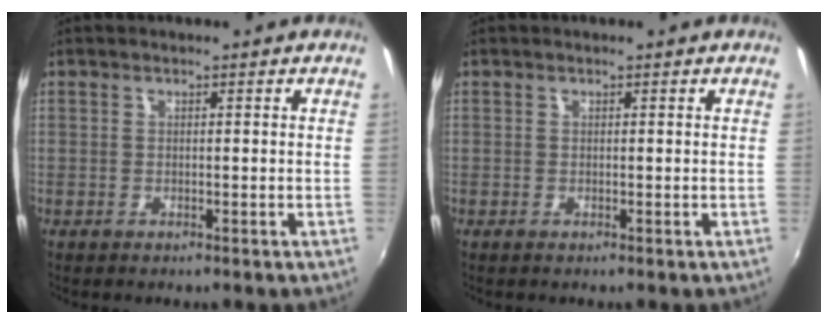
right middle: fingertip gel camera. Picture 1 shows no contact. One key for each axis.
{"total": 0.0}